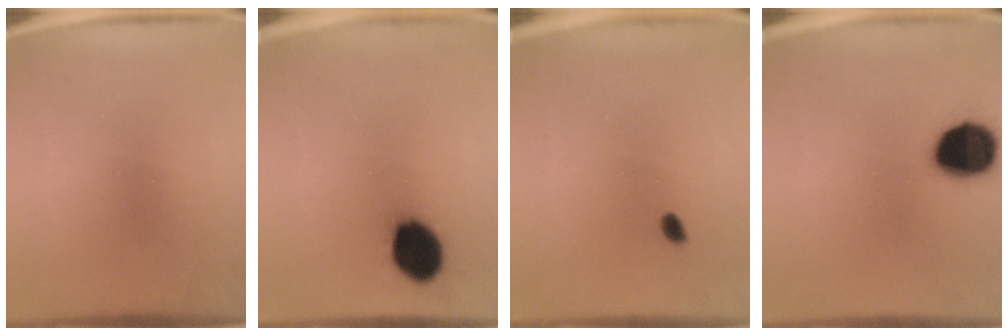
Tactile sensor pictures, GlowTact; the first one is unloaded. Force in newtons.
{"total": 11.8}
{"total": 1.3}
{"total": 15.2}